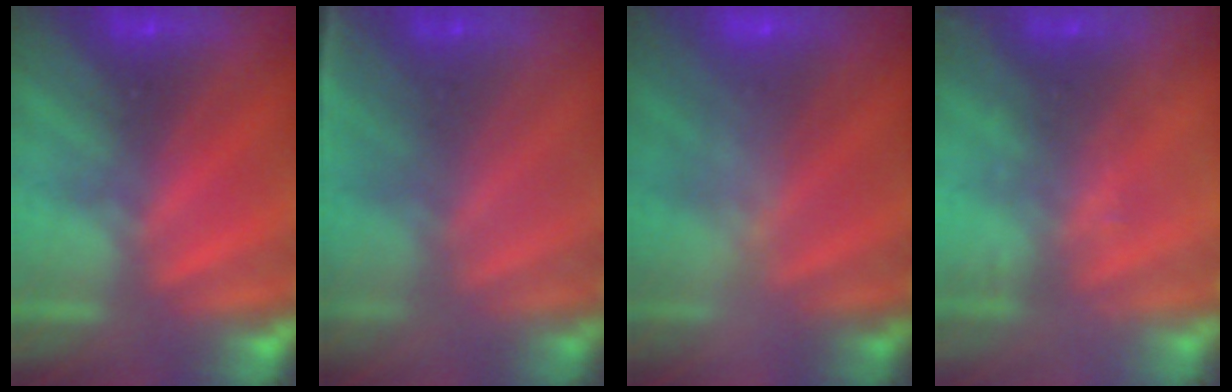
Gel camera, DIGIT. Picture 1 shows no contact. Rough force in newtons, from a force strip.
{"total": 1.2}
{"total": 2.4}
{"total": 2.2}